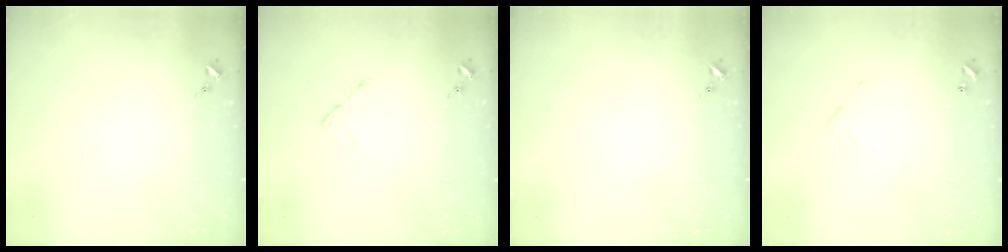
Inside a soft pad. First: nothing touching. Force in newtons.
{"total": 2.1, "press": 2.0, "slide": 0.4}
{"total": 0.0}
{"total": 3.2, "press": 3.1, "slide": 0.3}